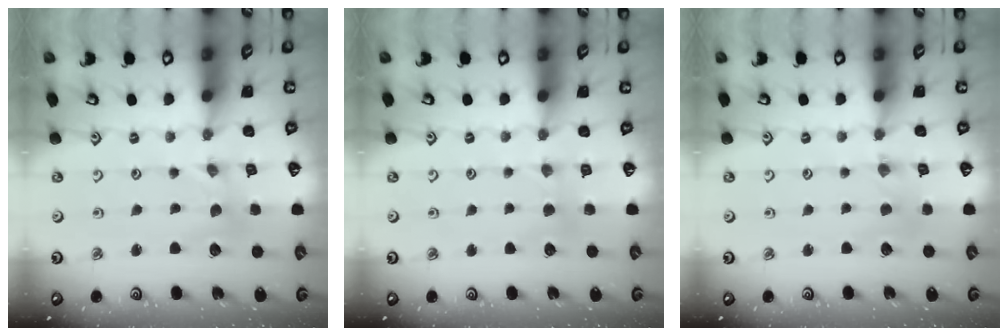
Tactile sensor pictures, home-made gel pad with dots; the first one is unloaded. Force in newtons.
{"total": 3.4, "press": 3.3, "slide": 0.5}
{"total": 1.0, "press": 1.0, "slide": 0.1}